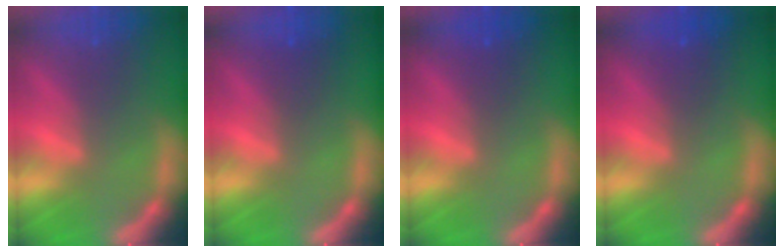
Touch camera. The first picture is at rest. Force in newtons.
{"total": 1.0}
{"total": 0.9}
{"total": 1.5}